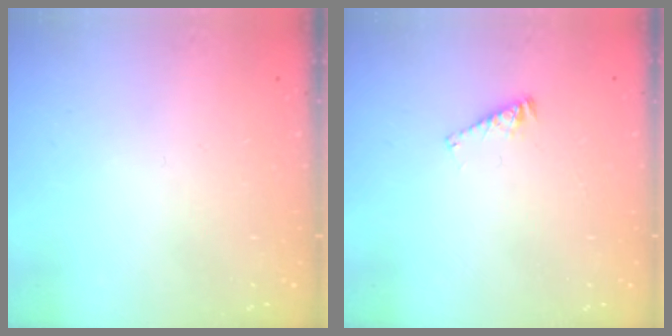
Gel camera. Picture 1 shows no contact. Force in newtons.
{"total": 2.9, "press": 2.9, "slide": 0.4}